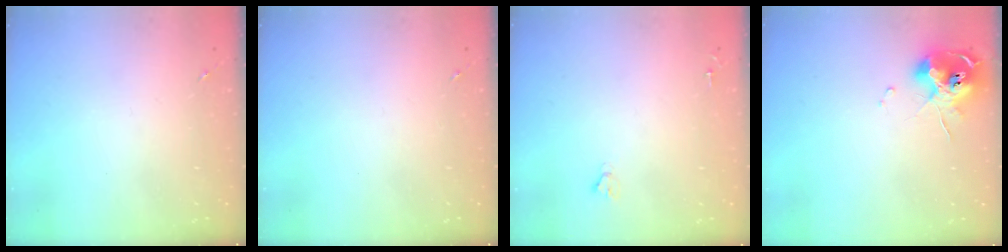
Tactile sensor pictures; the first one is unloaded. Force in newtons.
{"total": 0.0}
{"total": 1.8, "press": 1.8, "slide": 0.1}
{"total": 10.6, "press": 10.5, "slide": 1.2}